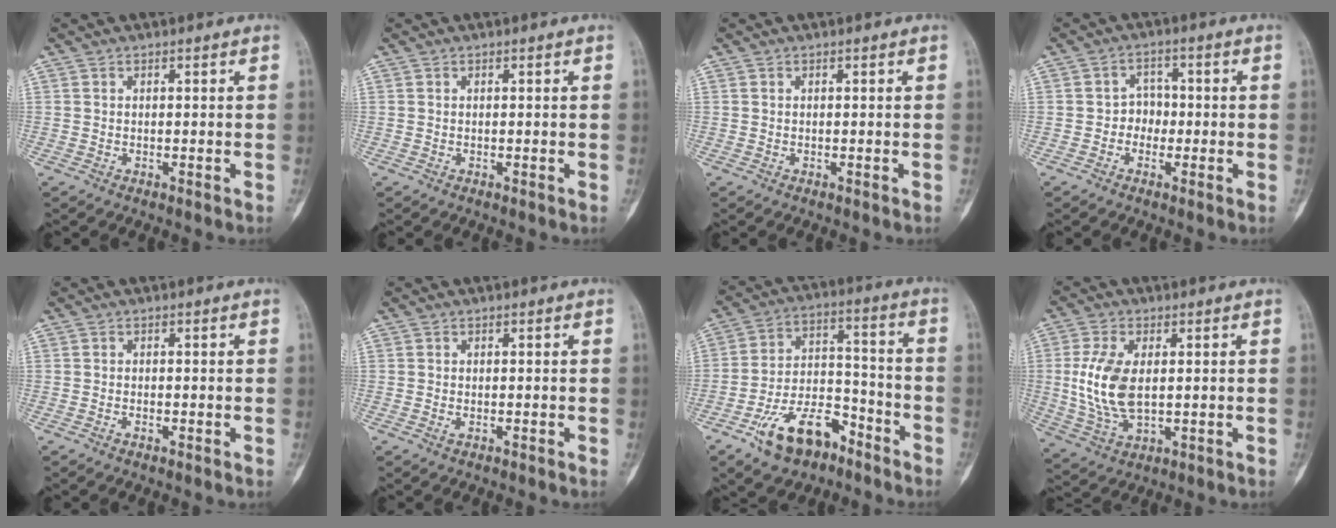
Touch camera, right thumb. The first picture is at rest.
{"total": 0.0}
{"total": 0.0}
{"total": 3.4, "force": [-1.0, 3.0, 1.3], "torque": [0.012, 0.013, -0.027]}
{"total": 0.7, "force": [-0.4, 0.3, 0.5], "torque": [-0.013, 0.004, -0.008]}
{"total": 0.6, "force": [-0.3, 0.2, 0.4], "torque": [-0.011, 0.000, -0.005]}
{"total": 14.4, "force": [-9.0, 7.6, 8.4], "torque": [-0.125, 0.074, -0.158]}
{"total": 10.6, "force": [0.8, 5.7, 9.0], "torque": [-0.193, -0.009, 0.023]}